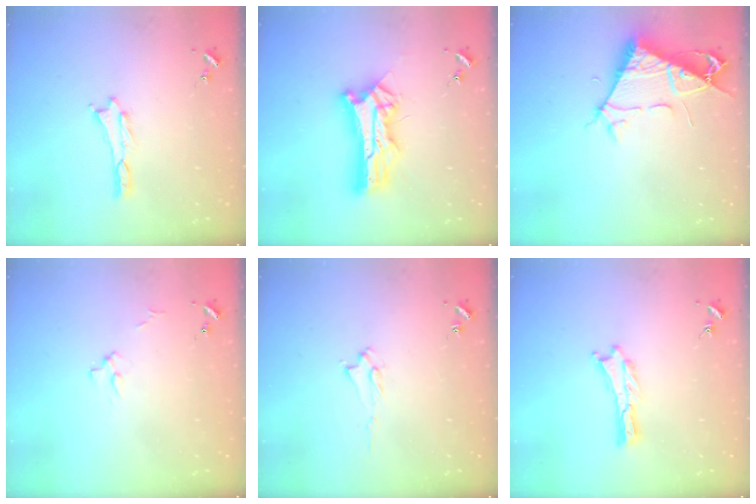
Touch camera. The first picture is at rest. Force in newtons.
{"total": 11.7, "press": 11.6, "slide": 1.0}
{"total": 7.7, "press": 7.7, "slide": 0.8}
{"total": 2.7, "press": 2.7, "slide": 0.3}
{"total": 1.9, "press": 1.8, "slide": 0.4}
{"total": 0.0}